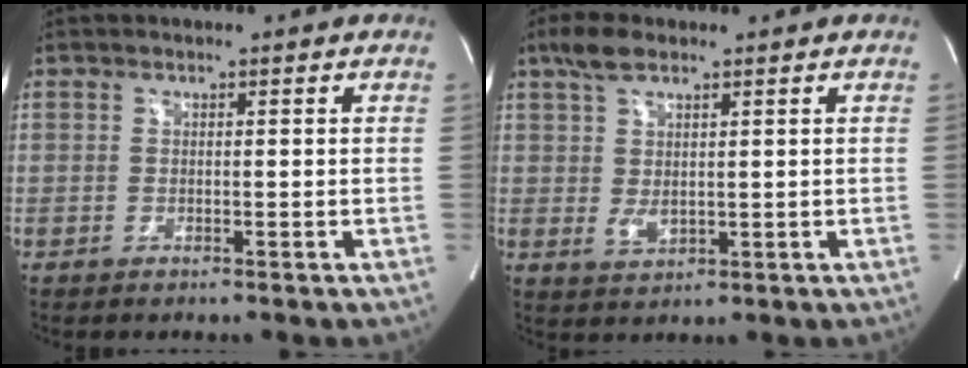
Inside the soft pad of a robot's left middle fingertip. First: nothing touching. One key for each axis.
{"total": 5.9, "fx": 2.9, "fy": 2.5, "fz": 4.5, "tx": -0.095, "ty": 0.002, "tz": 0.058}